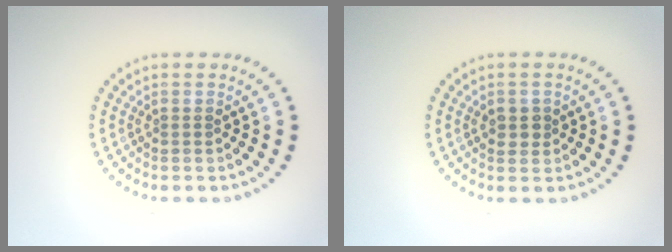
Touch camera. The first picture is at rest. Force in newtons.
{"total": 1.6, "press": 1.6, "slide": 0.3}